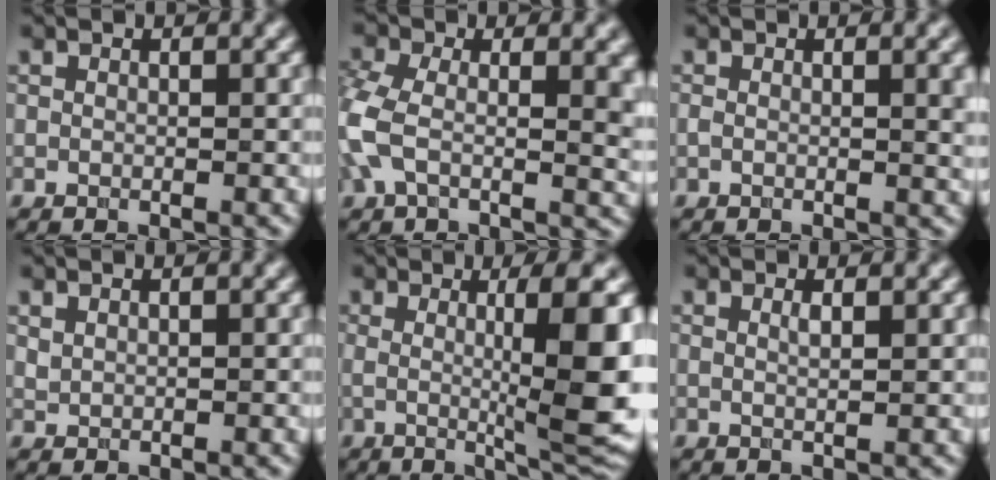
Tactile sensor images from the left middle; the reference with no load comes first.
{"total": 9.1, "force": [-0.5, 4.7, 7.8], "torque": [-0.202, -0.012, -0.003]}
{"total": 3.1, "force": [0.3, 0.9, 3.0], "torque": [-0.033, 0.006, 0.008]}
{"total": 0.6, "force": [0.6, 0.0, -0.2], "torque": [-0.008, -0.001, 0.020]}
{"total": 9.4, "force": [0.1, 1.6, 9.2], "torque": [-0.120, -0.010, 0.015]}
{"total": 0.7, "force": [0.2, 0.1, 0.6], "torque": [-0.008, 0.002, 0.008]}